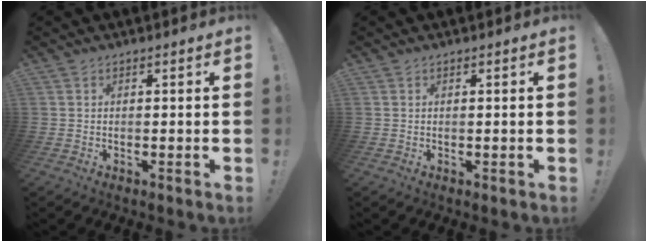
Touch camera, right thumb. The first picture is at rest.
{"total": 0.0}